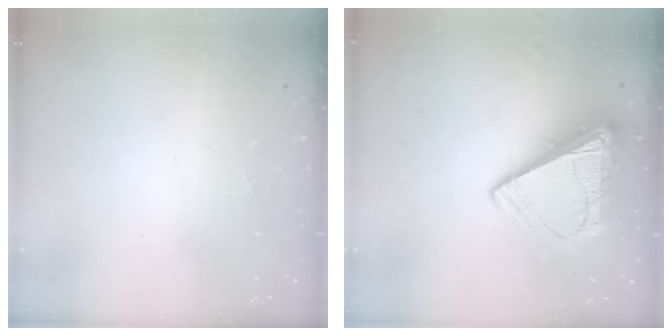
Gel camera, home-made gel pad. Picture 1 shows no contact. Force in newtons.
{"total": 11.8, "press": 11.7, "slide": 1.2}